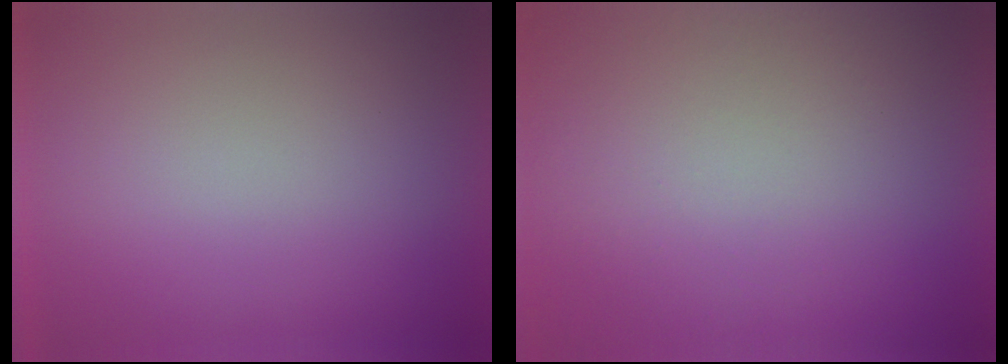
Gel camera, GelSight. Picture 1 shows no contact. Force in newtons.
{"total": 1.2}